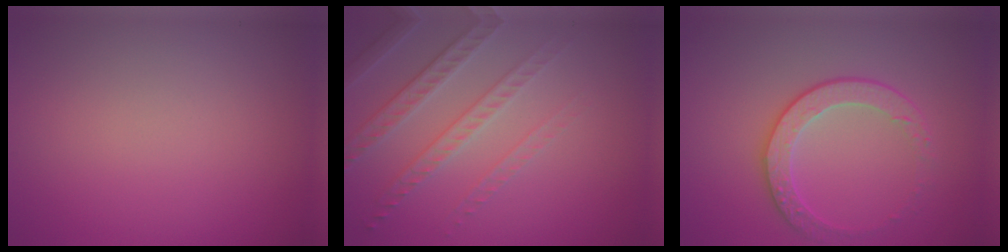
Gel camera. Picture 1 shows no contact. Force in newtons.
{"total": 5.0, "press": 3.3, "slide": 3.7}
{"total": 2.8, "press": 2.4, "slide": 1.4}